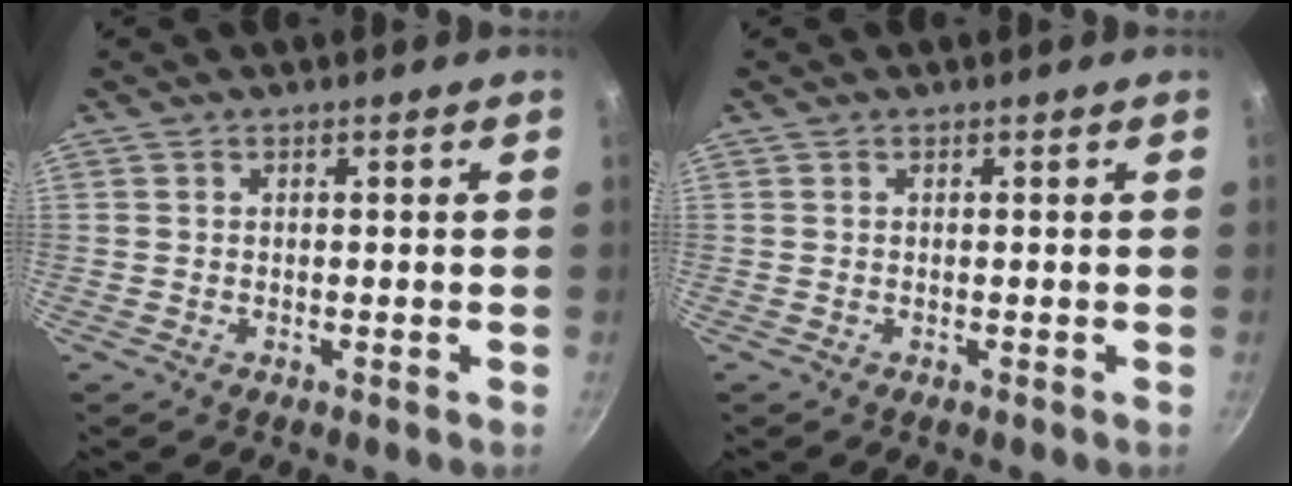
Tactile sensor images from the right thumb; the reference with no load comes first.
{"total": 0.0}